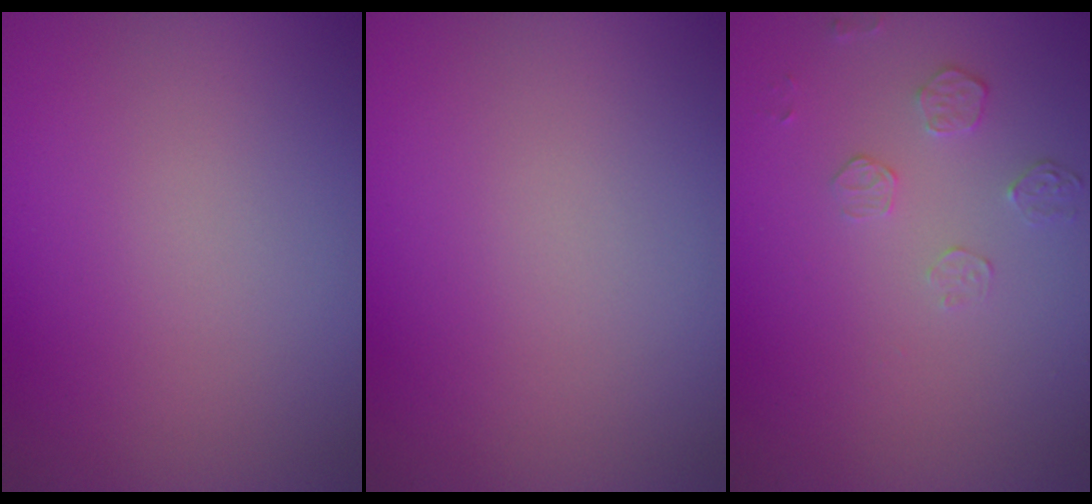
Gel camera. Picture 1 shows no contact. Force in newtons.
{"total": 0.0}
{"total": 1.5, "press": 0.8, "slide": 1.3}